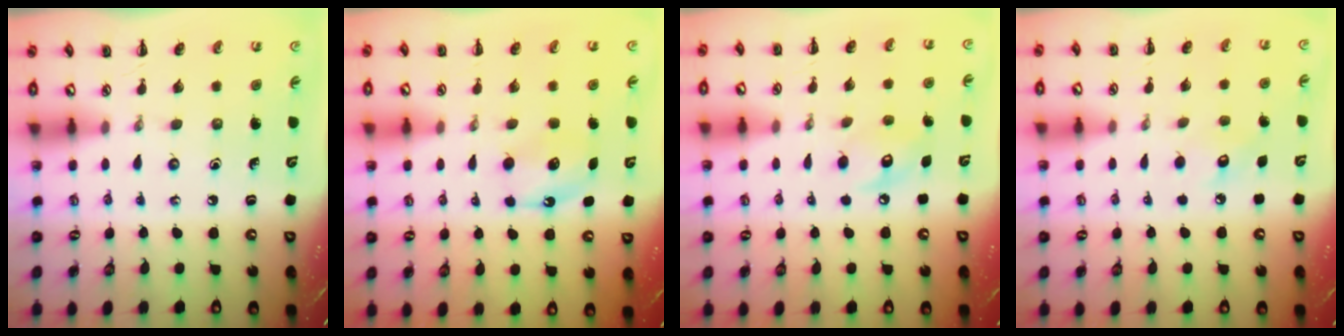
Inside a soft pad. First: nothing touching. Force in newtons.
{"total": 7.9, "press": 7.8, "slide": 1.5}
{"total": 7.0, "press": 7.0, "slide": 0.8}
{"total": 5.0, "press": 4.8, "slide": 1.4}